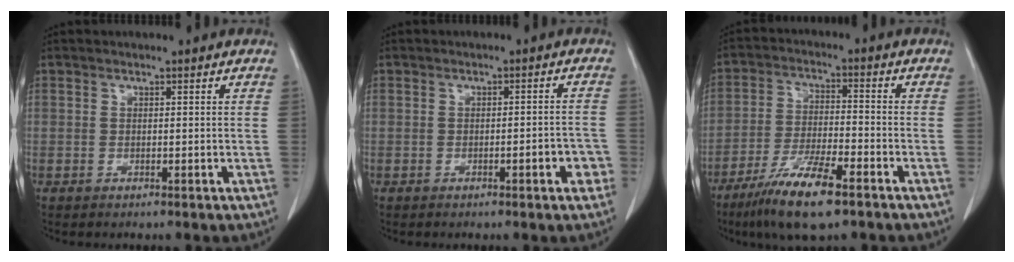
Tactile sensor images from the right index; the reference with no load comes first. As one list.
[{"total": 3.4, "force": [-1.6, 0.7, 2.9], "torque": [-0.031, 0.006, -0.021]}, {"total": 11.2, "force": [-7.3, 1.7, 8.3], "torque": [-0.162, -0.023, -0.130]}]